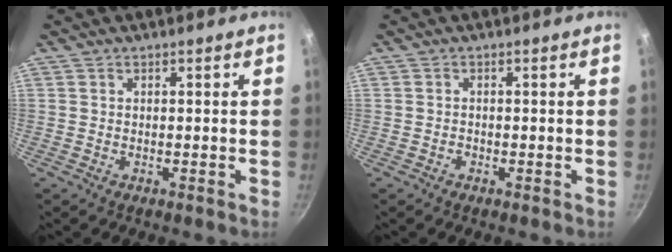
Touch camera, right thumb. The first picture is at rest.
{"total": 0.6, "force": [-0.3, 0.5, 0.1], "torque": [-0.002, 0.004, -0.007]}